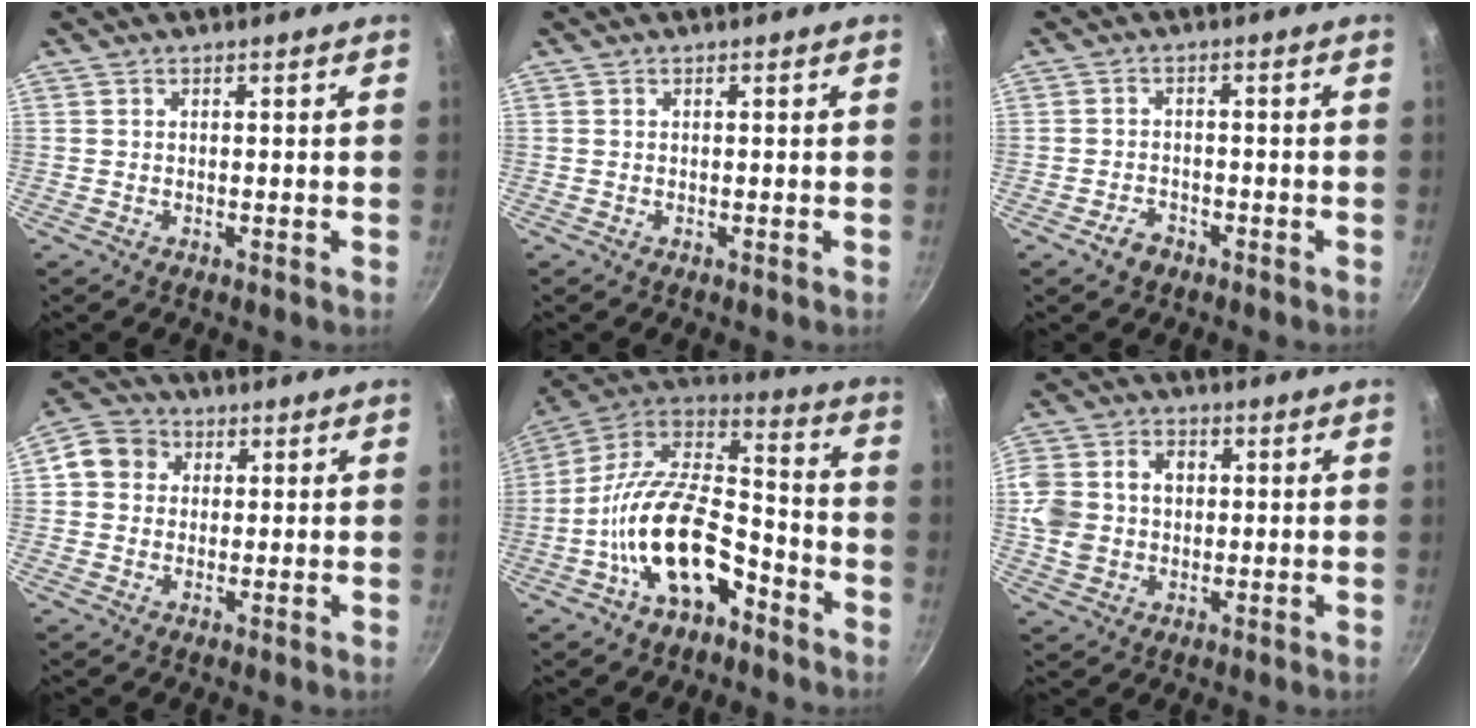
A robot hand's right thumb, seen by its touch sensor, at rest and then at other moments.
{"total": 0.0}
{"total": 3.1, "force": [-2.1, 2.0, 1.2], "torque": [-0.014, 0.022, -0.032]}
{"total": 6.9, "force": [1.5, 6.1, 2.9], "torque": [-0.018, 0.012, 0.009]}
{"total": 20.2, "force": [-8.6, 10.7, 14.8], "torque": [-0.238, 0.075, -0.166]}
{"total": 10.7, "force": [0.9, 8.9, 5.8], "torque": [-0.100, 0.015, 0.009]}